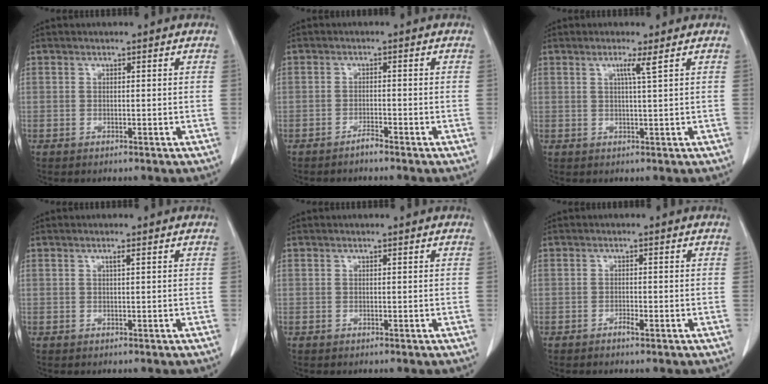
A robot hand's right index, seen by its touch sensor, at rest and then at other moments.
{"total": 1.5, "force": [-1.4, -0.1, 0.6], "torque": [-0.010, 0.001, -0.026]}
{"total": 2.1, "force": [1.0, -0.7, 1.8], "torque": [-0.035, -0.003, 0.020]}
{"total": 0.6, "force": [0.3, -0.1, 0.5], "torque": [-0.012, 0.001, 0.007]}
{"total": 0.0}
{"total": 1.1, "force": [-0.8, 0.2, 0.8], "torque": [-0.015, 0.001, -0.013]}